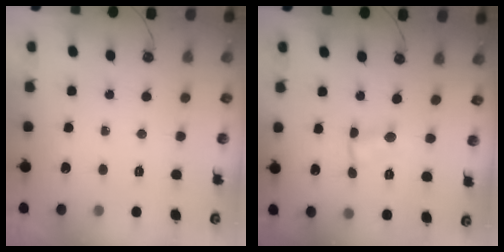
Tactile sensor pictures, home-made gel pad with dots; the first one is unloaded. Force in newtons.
{"total": 1.4, "press": 1.4, "slide": 0.1}